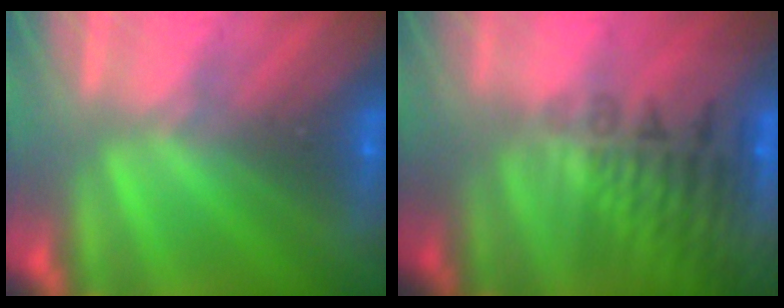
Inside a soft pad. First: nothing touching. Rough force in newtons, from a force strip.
{"total": 9.1}